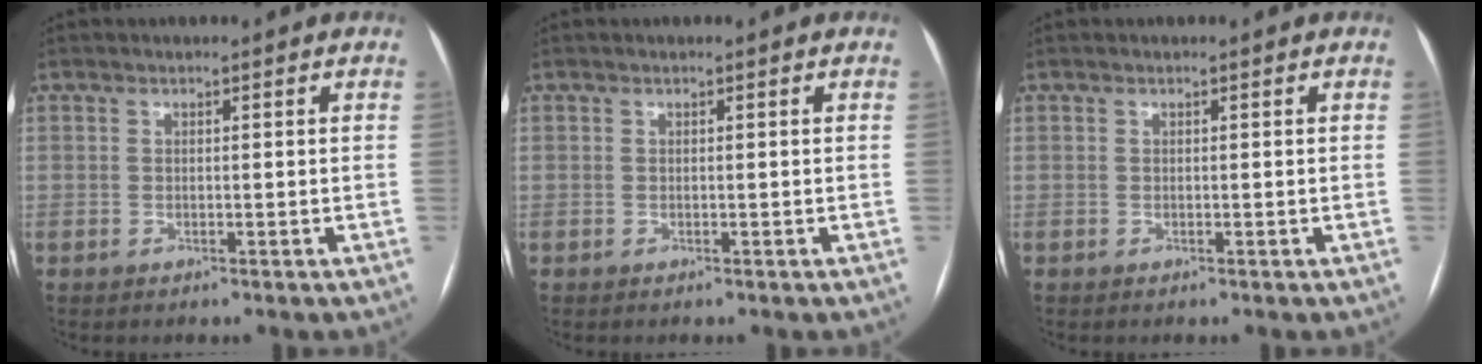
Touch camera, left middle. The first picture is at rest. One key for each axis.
{"total": 0.0}
{"total": 0.0}